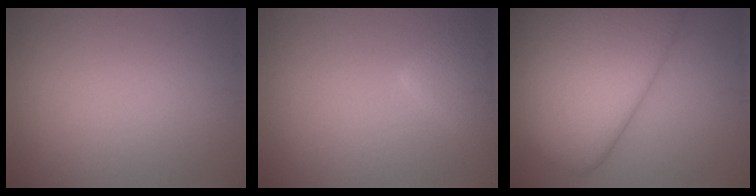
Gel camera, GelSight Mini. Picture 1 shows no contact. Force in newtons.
{"total": 3.3, "press": 3.3, "slide": 0.3}
{"total": 13.0, "press": 13.0, "slide": 0.5}